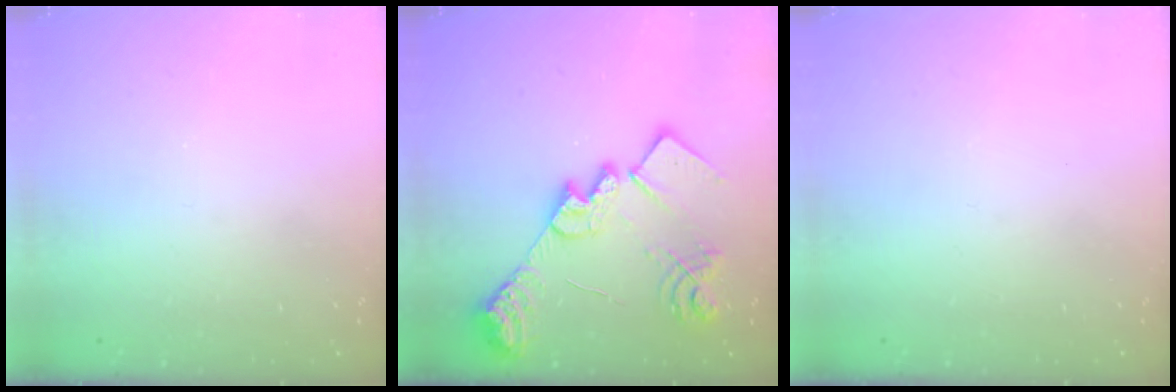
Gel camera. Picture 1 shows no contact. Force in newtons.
{"total": 22.1, "press": 22.1, "slide": 1.4}
{"total": 0.0}